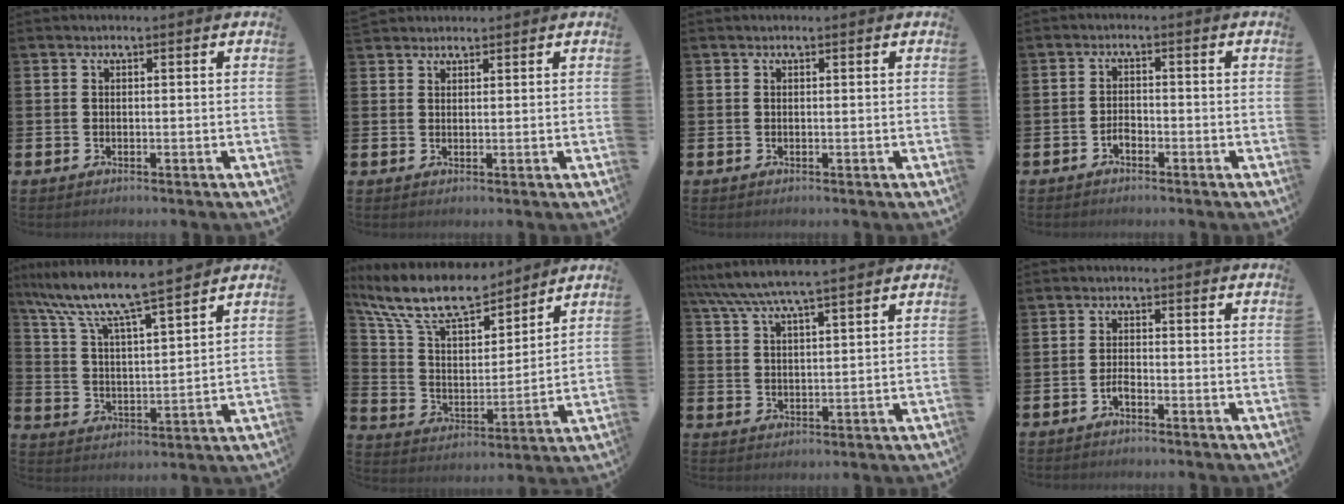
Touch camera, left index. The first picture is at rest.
{"total": 1.9, "force": [1.8, 0.6, -0.1], "torque": [0.013, -0.006, 0.032]}
{"total": 0.0}
{"total": 1.6, "force": [-1.1, 0.9, 0.8], "torque": [-0.010, -0.002, -0.024]}
{"total": 9.1, "force": [8.2, 0.5, 3.9], "torque": [-0.108, -0.054, 0.136]}
{"total": 11.5, "force": [10.1, 3.3, 4.5], "torque": [-0.125, -0.062, 0.177]}
{"total": 6.7, "force": [6.1, 0.3, 2.7], "torque": [-0.070, -0.026, 0.108]}
{"total": 1.4, "force": [-1.1, 0.4, 0.9], "torque": [-0.020, -0.001, -0.020]}